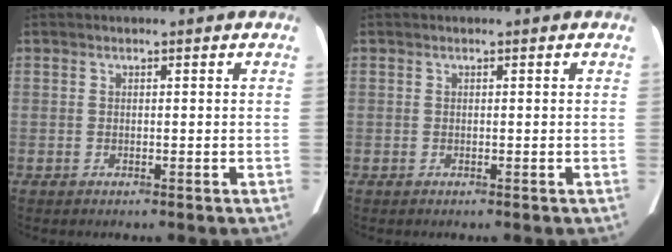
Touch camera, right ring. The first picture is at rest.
{"total": 0.0}